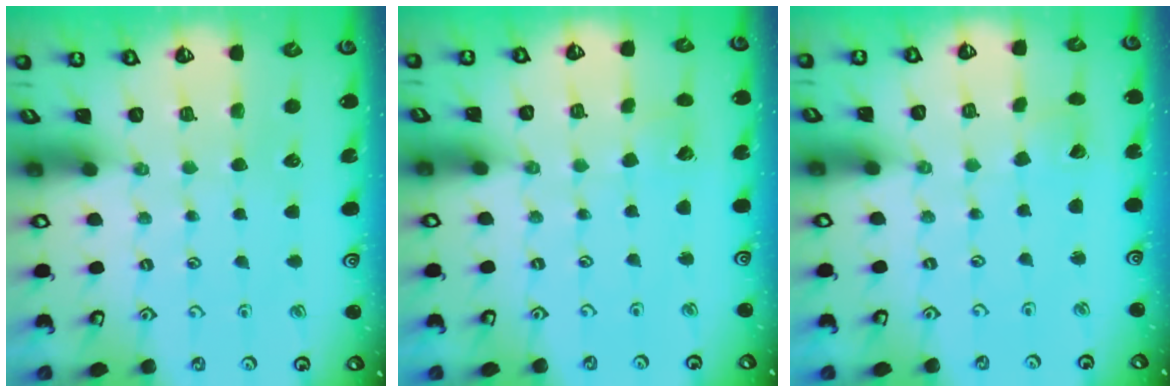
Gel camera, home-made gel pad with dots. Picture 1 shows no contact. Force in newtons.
{"total": 3.5, "press": 3.5, "slide": 0.5}
{"total": 2.4, "press": 2.4, "slide": 0.2}